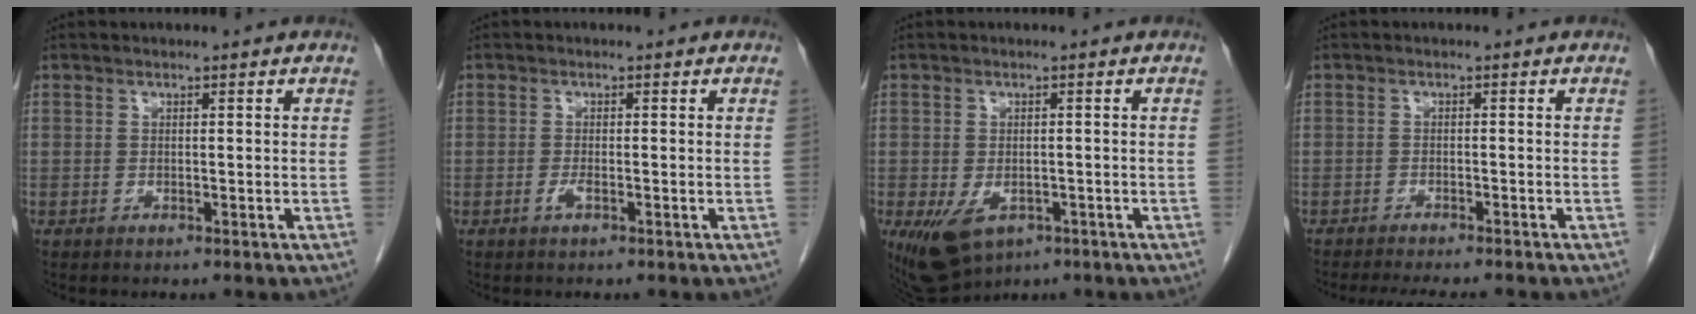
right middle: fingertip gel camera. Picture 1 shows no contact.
{"total": 1.1, "force": [-0.5, 0.2, 0.9], "torque": [-0.022, -0.001, -0.010]}
{"total": 7.4, "force": [-3.6, 4.4, 4.7], "torque": [-0.085, -0.009, -0.049]}
{"total": 8.3, "force": [-7.3, 1.1, 3.7], "torque": [-0.051, -0.015, -0.099]}